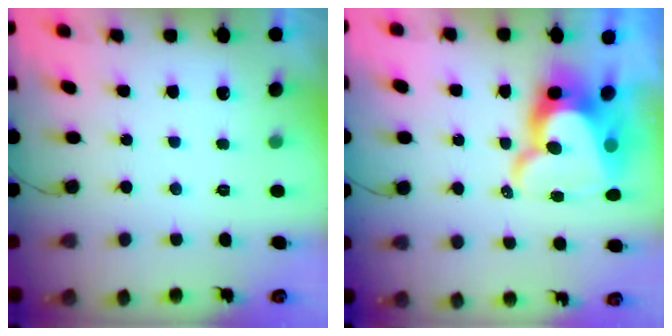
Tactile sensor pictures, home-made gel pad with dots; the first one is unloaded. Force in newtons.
{"total": 17.8, "press": 17.7, "slide": 1.7}